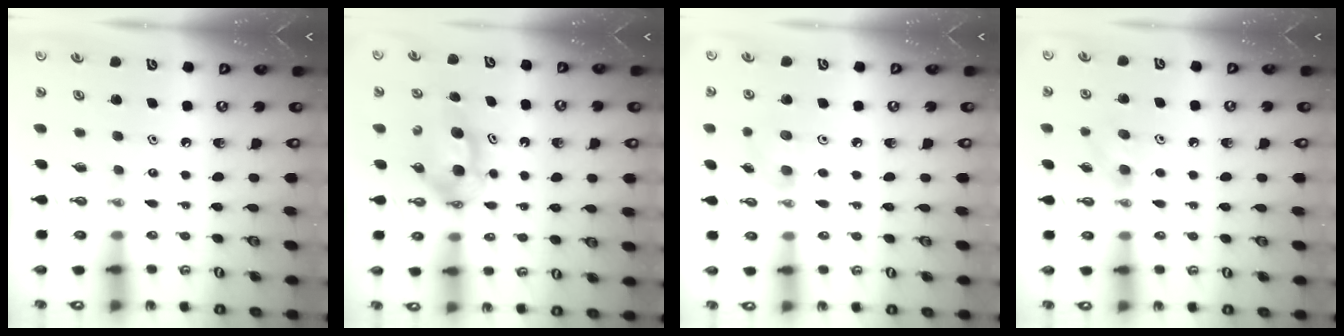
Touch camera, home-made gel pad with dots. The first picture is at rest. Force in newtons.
{"total": 5.8, "press": 5.6, "slide": 1.5}
{"total": 5.2, "press": 5.0, "slide": 1.4}
{"total": 6.8, "press": 6.4, "slide": 2.5}